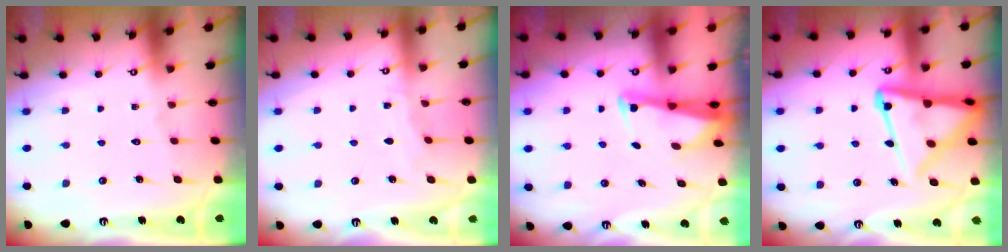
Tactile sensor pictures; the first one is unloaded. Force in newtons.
{"total": 2.7, "press": 2.7, "slide": 0.4}
{"total": 2.5, "press": 2.5, "slide": 0.5}
{"total": 13.7, "press": 13.6, "slide": 1.4}